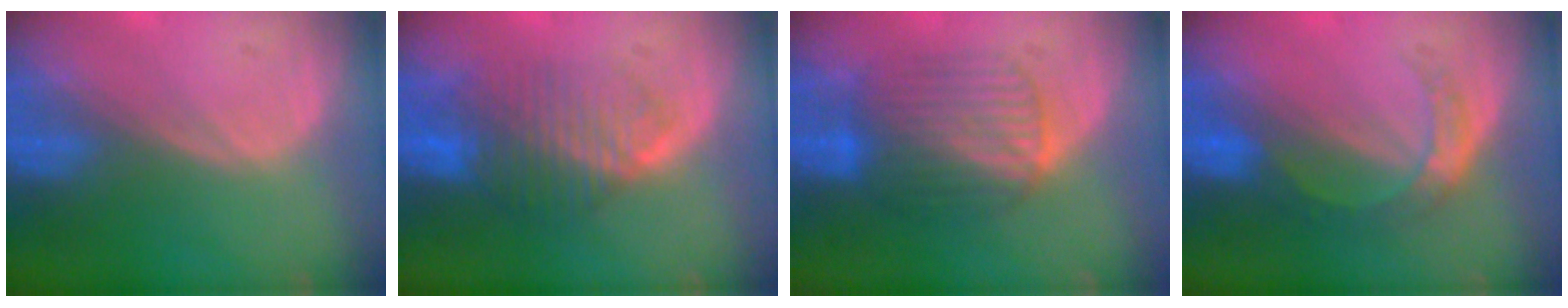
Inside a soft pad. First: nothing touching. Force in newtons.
{"total": 8.4, "press": 7.2, "slide": 4.3}
{"total": 7.3, "press": 7.3, "slide": 0.3}
{"total": 5.4, "press": 4.8, "slide": 2.5}